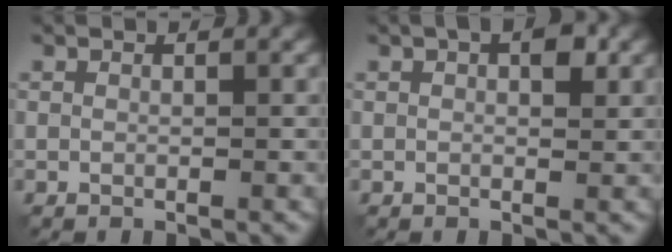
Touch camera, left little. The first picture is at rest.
{"total": 2.2, "force": [0.7, 1.0, 1.8], "torque": [-0.022, 0.004, 0.008]}